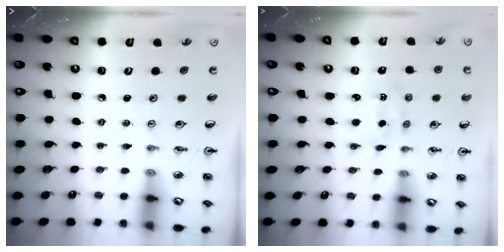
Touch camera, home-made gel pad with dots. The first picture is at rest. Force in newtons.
{"total": 1.8, "press": 1.6, "slide": 0.6}